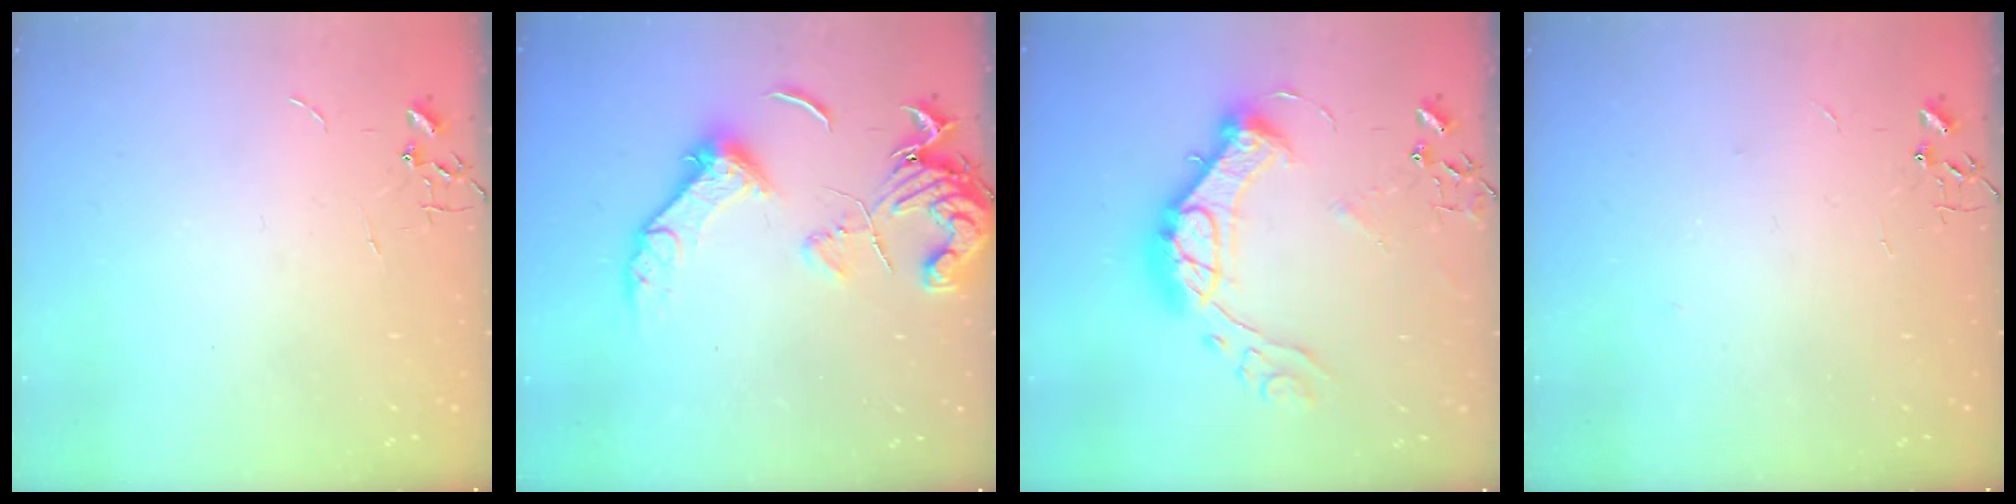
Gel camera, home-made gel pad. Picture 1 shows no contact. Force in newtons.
{"total": 15.8, "press": 15.8, "slide": 0.8}
{"total": 20.0, "press": 19.9, "slide": 1.5}
{"total": 2.5, "press": 2.1, "slide": 1.4}